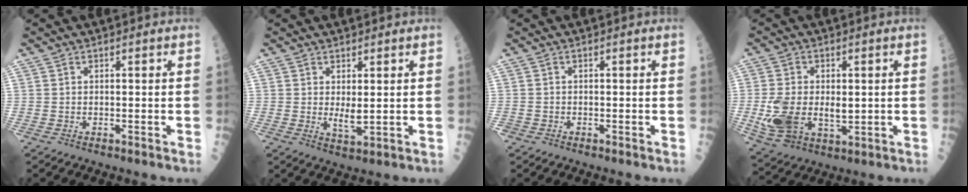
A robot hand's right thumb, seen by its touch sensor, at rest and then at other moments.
{"total": 3.0, "force": [0.5, 1.1, 2.7], "torque": [-0.045, -0.012, 0.014]}
{"total": 0.7, "force": [-0.4, 0.6, 0.1], "torque": [0.003, 0.003, -0.010]}
{"total": 12.8, "force": [-0.8, 8.1, 9.8], "torque": [-0.186, -0.008, 0.002]}